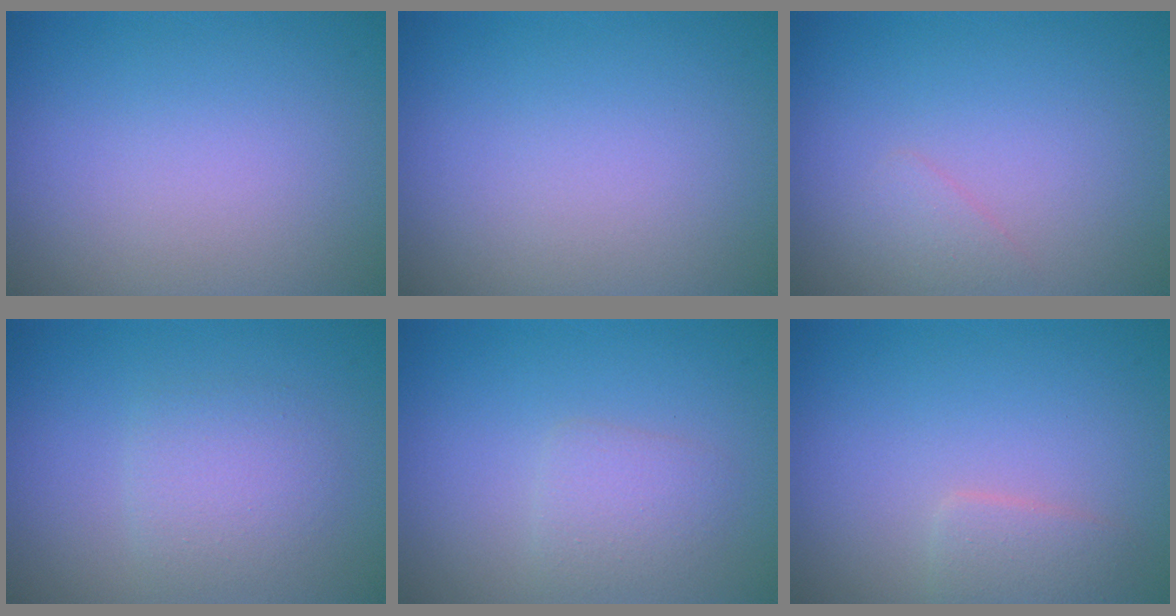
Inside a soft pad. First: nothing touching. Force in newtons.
{"total": 0.0}
{"total": 0.9, "press": 0.9, "slide": 0.0}
{"total": 2.3, "press": 2.3, "slide": 0.1}
{"total": 1.9, "press": 1.9, "slide": 0.1}
{"total": 1.7, "press": 1.7, "slide": 0.1}